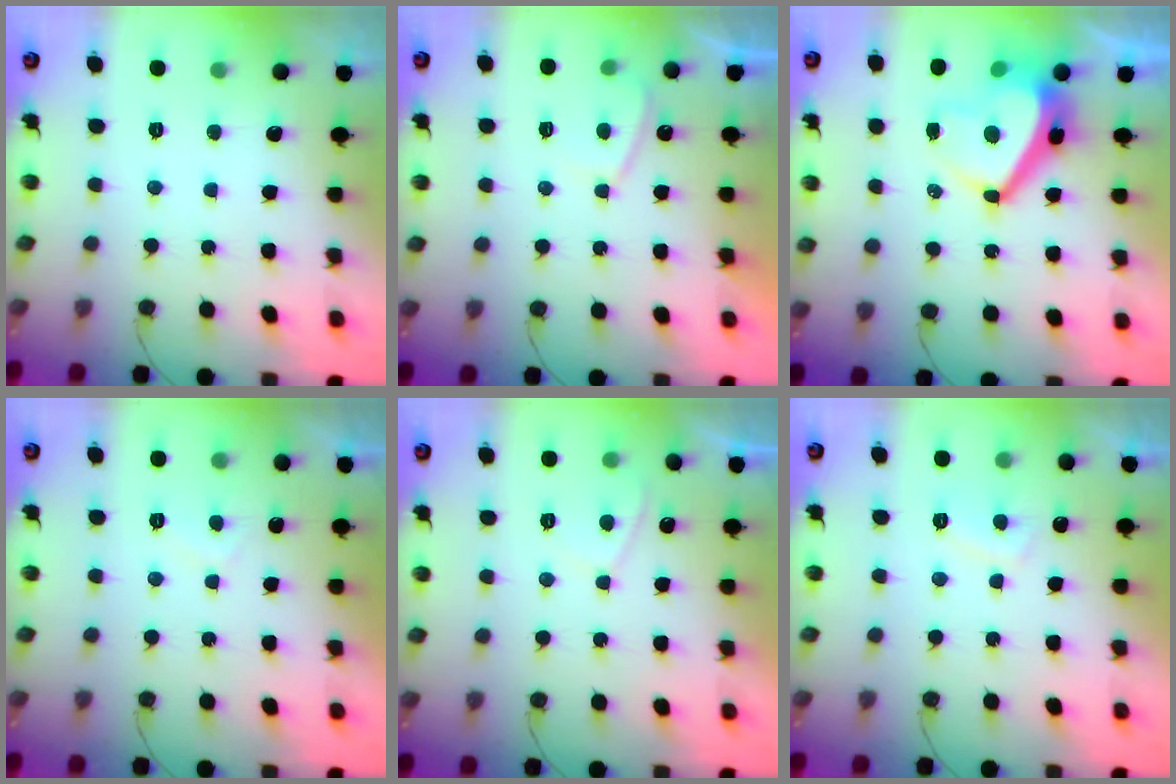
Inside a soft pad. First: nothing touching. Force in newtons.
{"total": 2.5, "press": 2.4, "slide": 0.7}
{"total": 10.4, "press": 10.3, "slide": 1.6}
{"total": 1.7, "press": 1.6, "slide": 0.7}
{"total": 2.3, "press": 2.2, "slide": 0.7}
{"total": 4.2, "press": 4.1, "slide": 0.9}